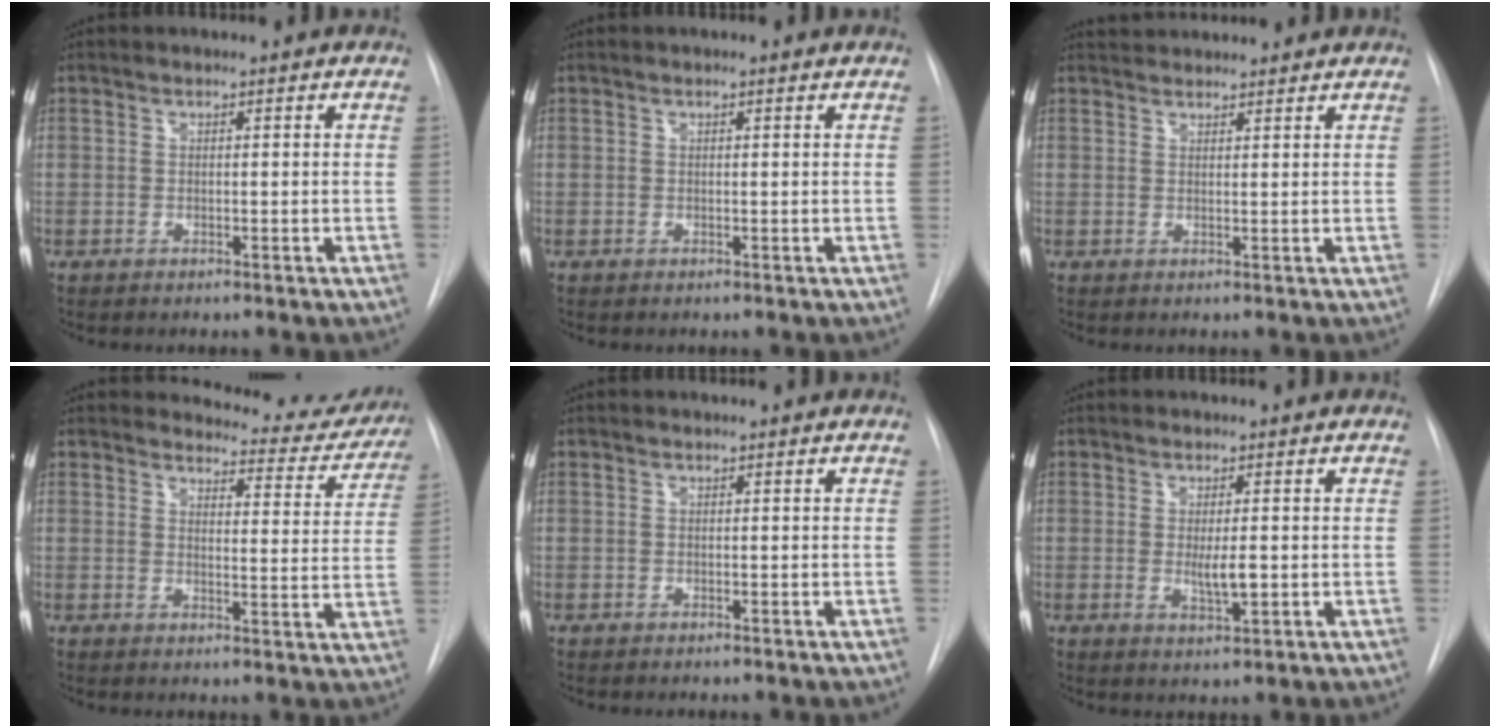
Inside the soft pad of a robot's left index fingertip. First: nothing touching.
{"total": 0.6, "force": [0.5, 0.0, 0.4], "torque": [-0.008, 0.005, 0.008]}
{"total": 5.9, "force": [5.7, 0.9, 1.1], "torque": [-0.016, 0.037, 0.079]}
{"total": 10.7, "force": [10.4, 2.4, 0.3], "torque": [0.020, -0.045, 0.102]}
{"total": 0.0}
{"total": 3.2, "force": [-0.1, 0.7, 3.1], "torque": [-0.054, -0.006, 0.000]}